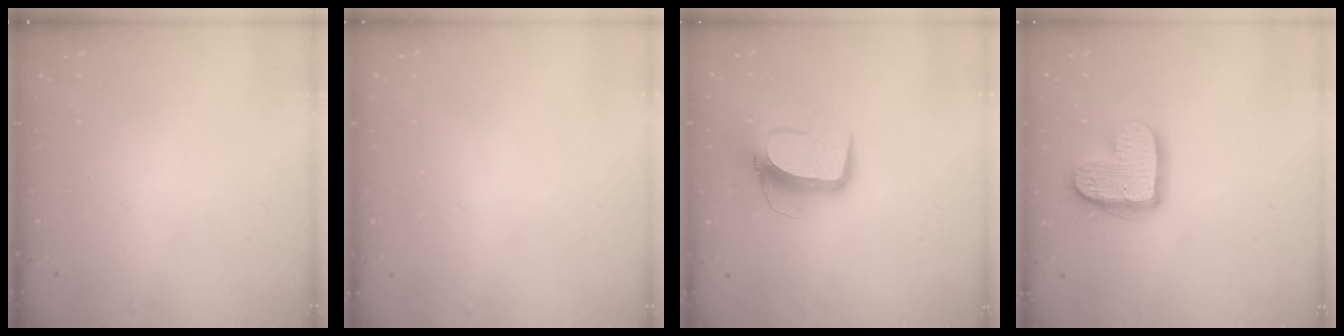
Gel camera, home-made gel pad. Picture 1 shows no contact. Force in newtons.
{"total": 0.0}
{"total": 10.7, "press": 10.6, "slide": 1.1}
{"total": 13.0, "press": 13.0, "slide": 0.8}